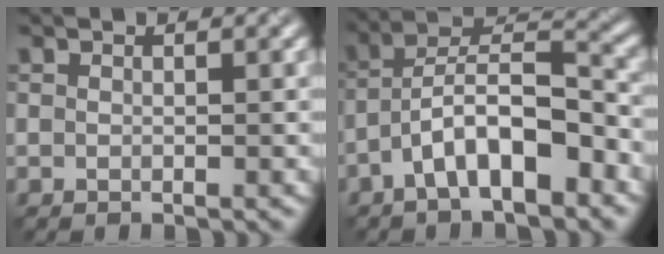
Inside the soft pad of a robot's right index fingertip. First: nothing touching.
{"total": 7.7, "force": [-4.5, 2.2, 5.8], "torque": [-0.102, 0.030, -0.071]}